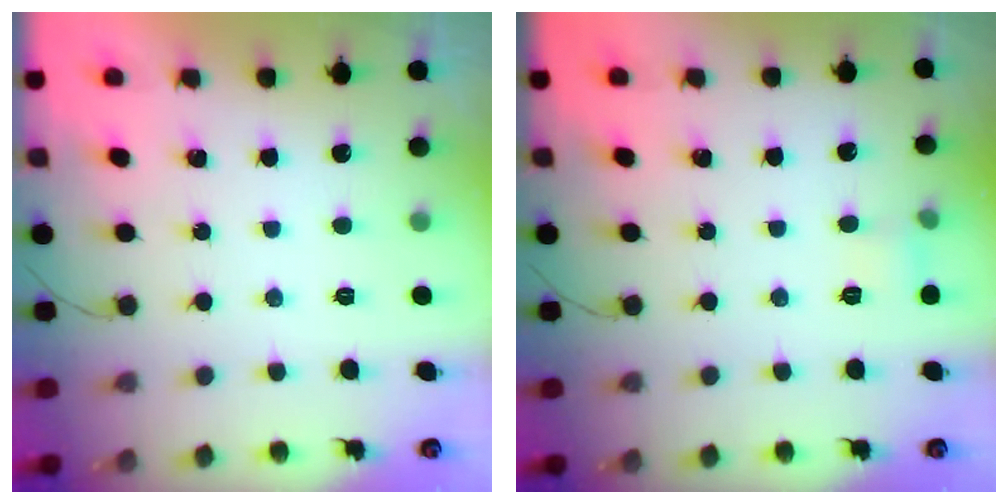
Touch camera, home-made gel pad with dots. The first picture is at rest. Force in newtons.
{"total": 4.7, "press": 4.5, "slide": 1.3}